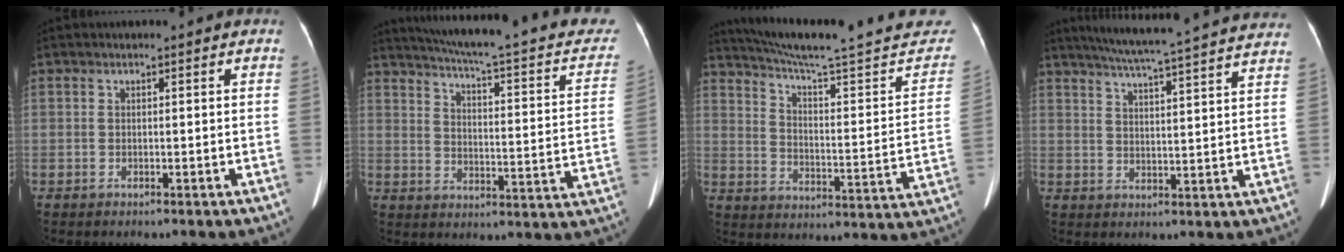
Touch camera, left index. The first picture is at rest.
{"total": 24.8, "force": [20.6, 3.7, 13.4], "torque": [-0.190, -0.029, 0.244]}
{"total": 29.1, "force": [26.2, 2.2, 12.4], "torque": [-0.180, -0.084, 0.334]}
{"total": 24.3, "force": [22.0, 0.4, 10.4], "torque": [-0.167, -0.020, 0.274]}